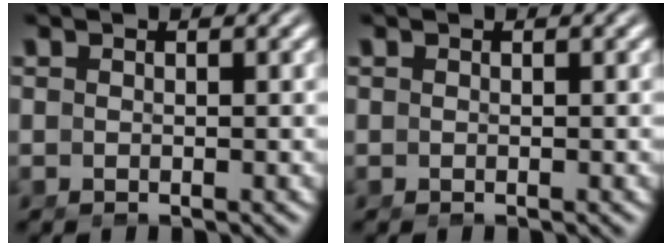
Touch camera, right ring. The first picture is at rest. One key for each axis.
{"total": 0.0}